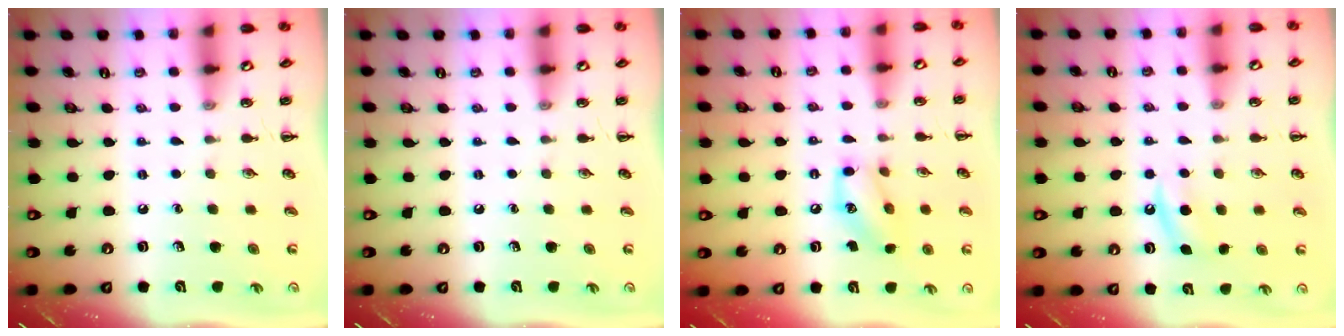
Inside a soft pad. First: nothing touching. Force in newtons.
{"total": 0.0}
{"total": 11.1, "press": 11.0, "slide": 1.4}
{"total": 6.1, "press": 5.8, "slide": 1.8}